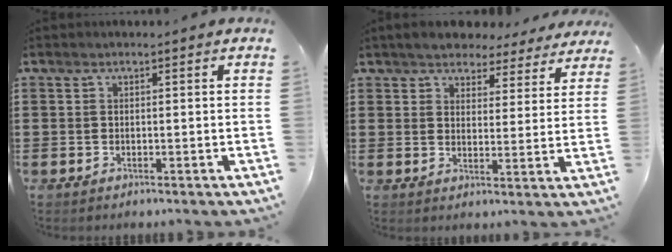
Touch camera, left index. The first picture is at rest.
{"total": 5.0, "force": [4.8, 1.2, 0.5], "torque": [-0.036, -0.019, 0.087]}